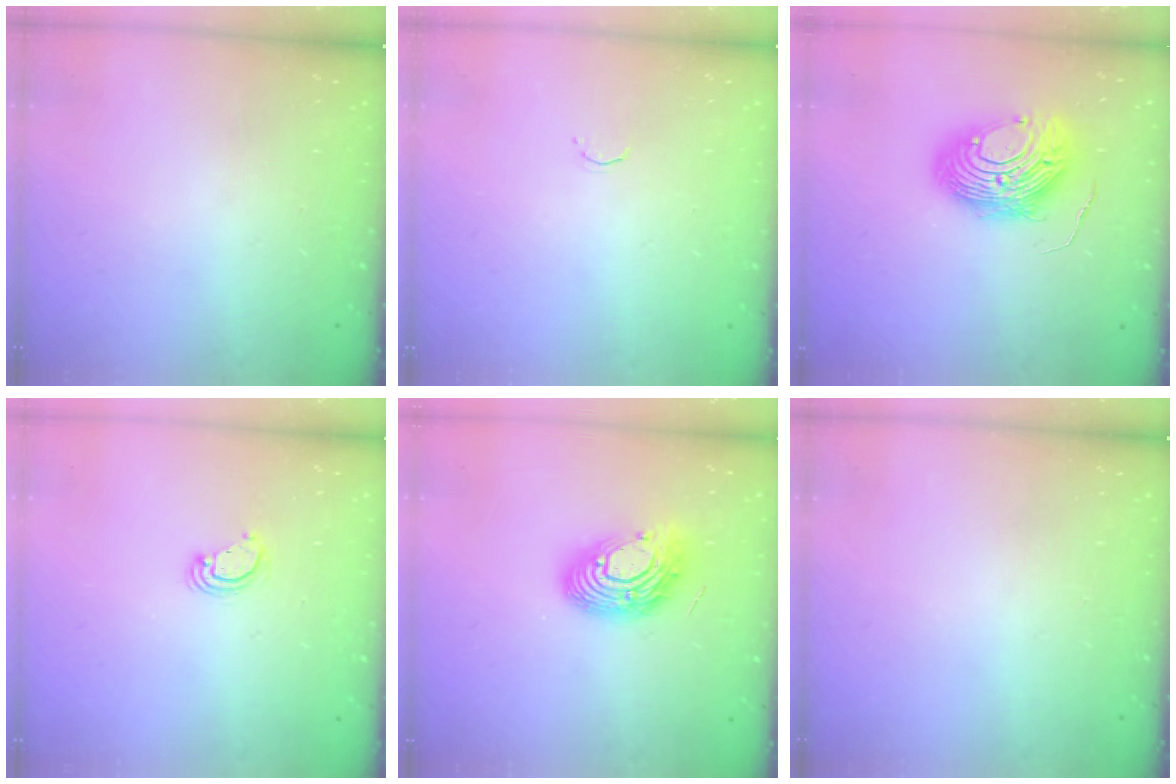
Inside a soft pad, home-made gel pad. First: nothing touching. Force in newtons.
{"total": 1.7, "press": 1.6, "slide": 0.5}
{"total": 12.9, "press": 12.9, "slide": 0.6}
{"total": 3.4, "press": 3.3, "slide": 0.4}
{"total": 15.0, "press": 15.0, "slide": 1.2}
{"total": 0.0}